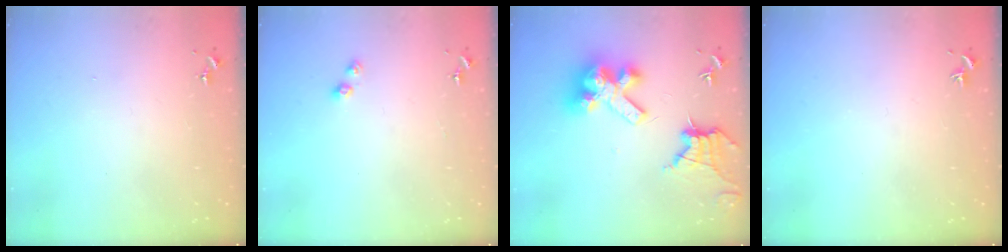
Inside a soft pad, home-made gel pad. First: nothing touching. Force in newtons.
{"total": 4.1, "press": 4.1, "slide": 0.5}
{"total": 15.4, "press": 15.2, "slide": 1.9}
{"total": 0.0}